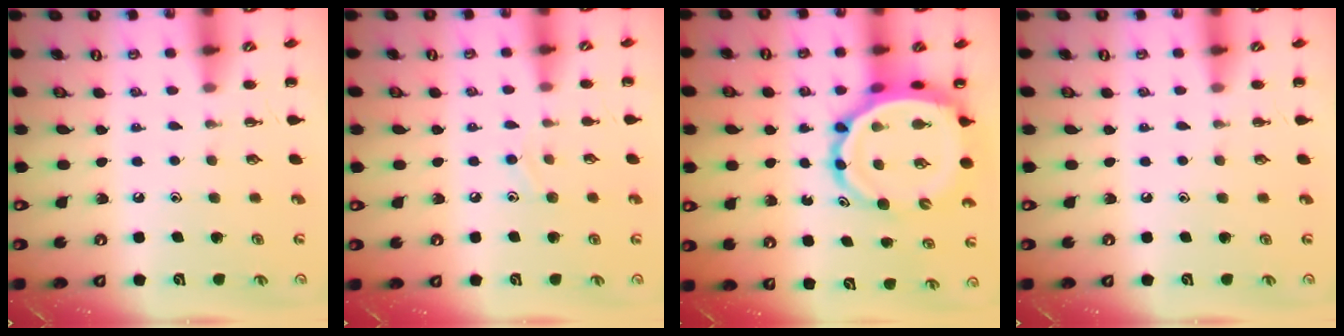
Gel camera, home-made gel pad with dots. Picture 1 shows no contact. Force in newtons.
{"total": 6.2, "press": 5.9, "slide": 2.2}
{"total": 12.2, "press": 11.6, "slide": 3.7}
{"total": 0.0}